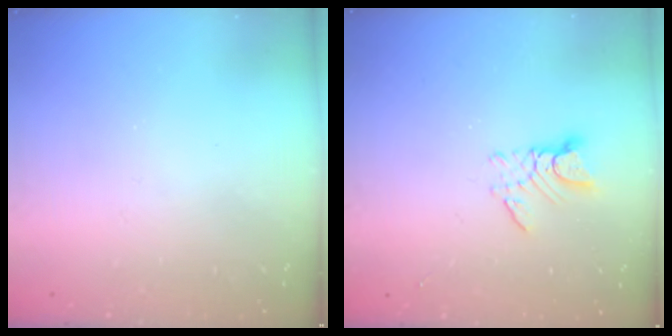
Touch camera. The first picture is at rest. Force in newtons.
{"total": 5.7, "press": 5.7, "slide": 0.4}